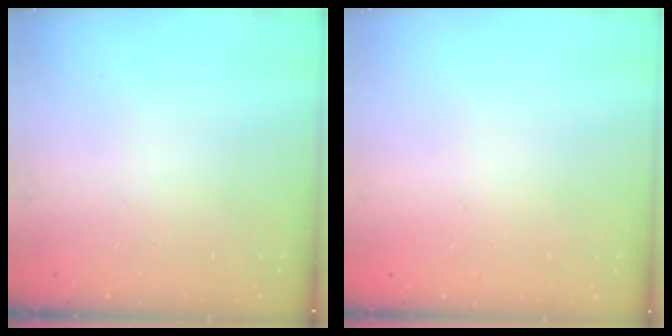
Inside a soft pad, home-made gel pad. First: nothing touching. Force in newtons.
{"total": 0.0}